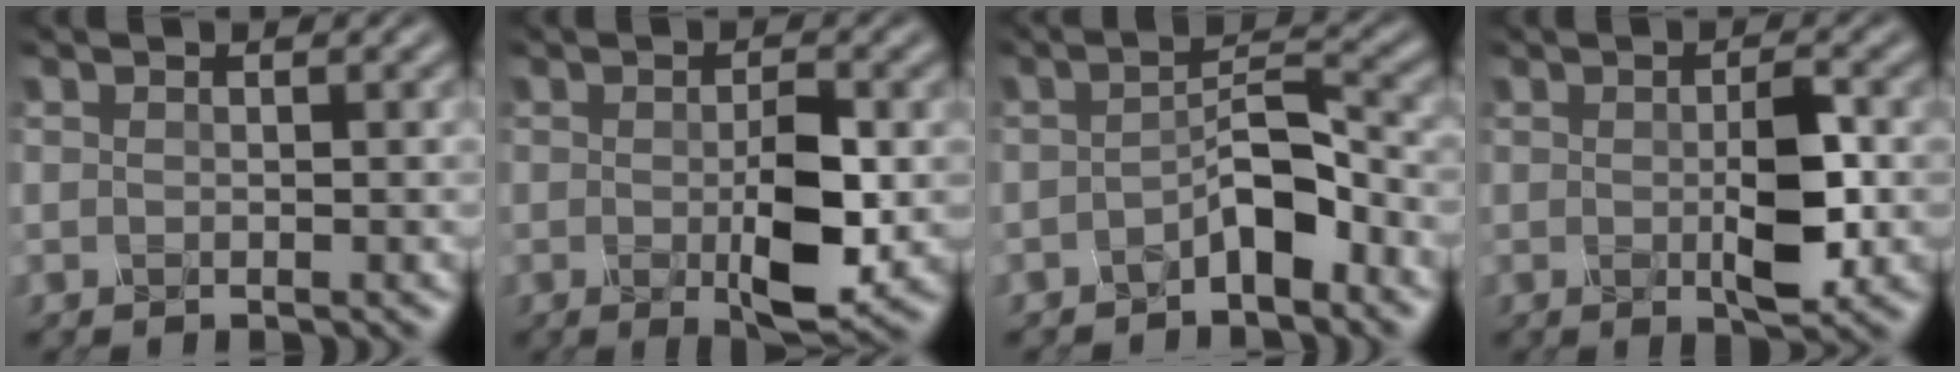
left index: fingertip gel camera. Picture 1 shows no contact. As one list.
[{"total": 5.0, "force": [-1.0, 1.4, 4.7], "torque": [-0.101, -0.009, -0.008]}, {"total": 2.8, "force": [-1.9, 0.4, 1.9], "torque": [-0.047, 0.015, -0.033]}, {"total": 3.6, "force": [-0.5, 0.8, 3.5], "torque": [-0.081, -0.005, -0.003]}]